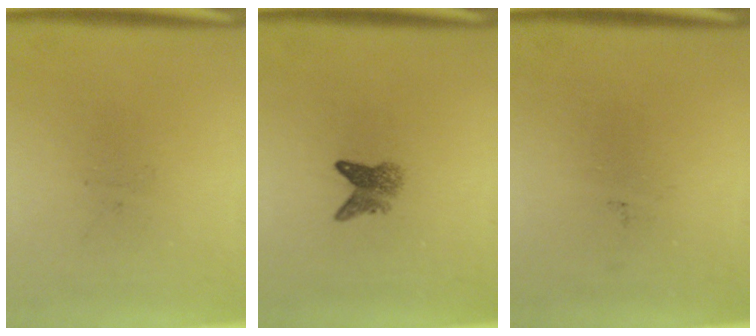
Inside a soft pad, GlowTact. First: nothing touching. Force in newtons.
{"total": 2.6}
{"total": 0.0}